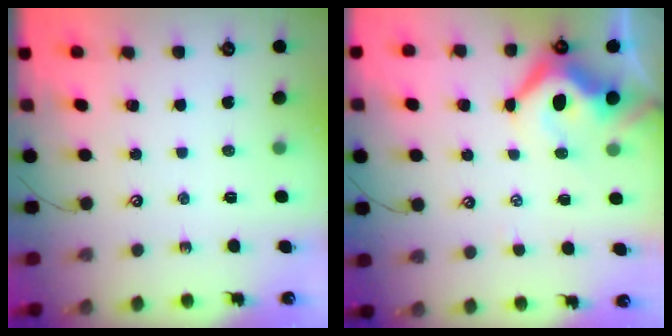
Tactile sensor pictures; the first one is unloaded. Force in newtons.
{"total": 7.4, "press": 7.2, "slide": 1.5}